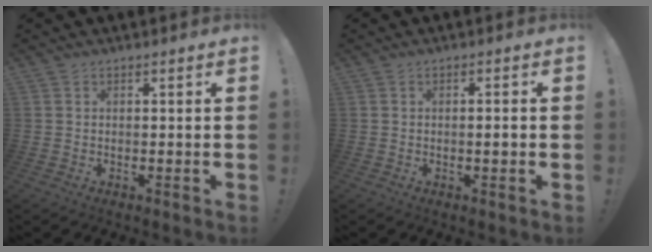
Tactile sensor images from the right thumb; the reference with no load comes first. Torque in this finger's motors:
{"motor_torque": [-0.18, 0.06, -0.03, 0.18, 0.01]}